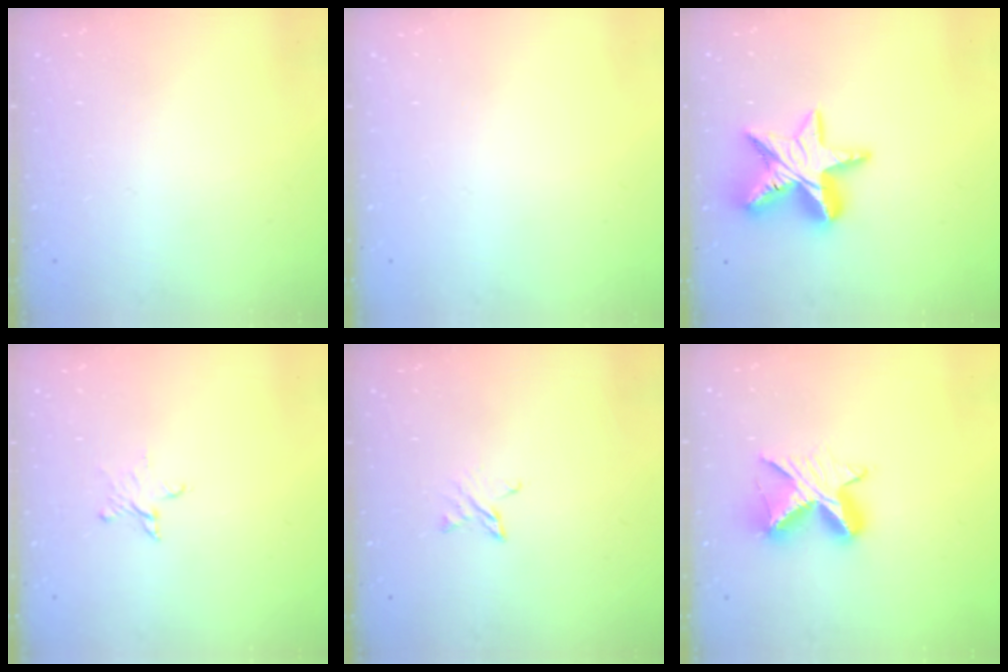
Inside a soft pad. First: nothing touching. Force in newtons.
{"total": 0.0}
{"total": 14.1, "press": 14.1, "slide": 1.4}
{"total": 3.3, "press": 3.3, "slide": 0.3}
{"total": 3.4, "press": 3.4, "slide": 0.4}
{"total": 9.5, "press": 9.5, "slide": 0.2}